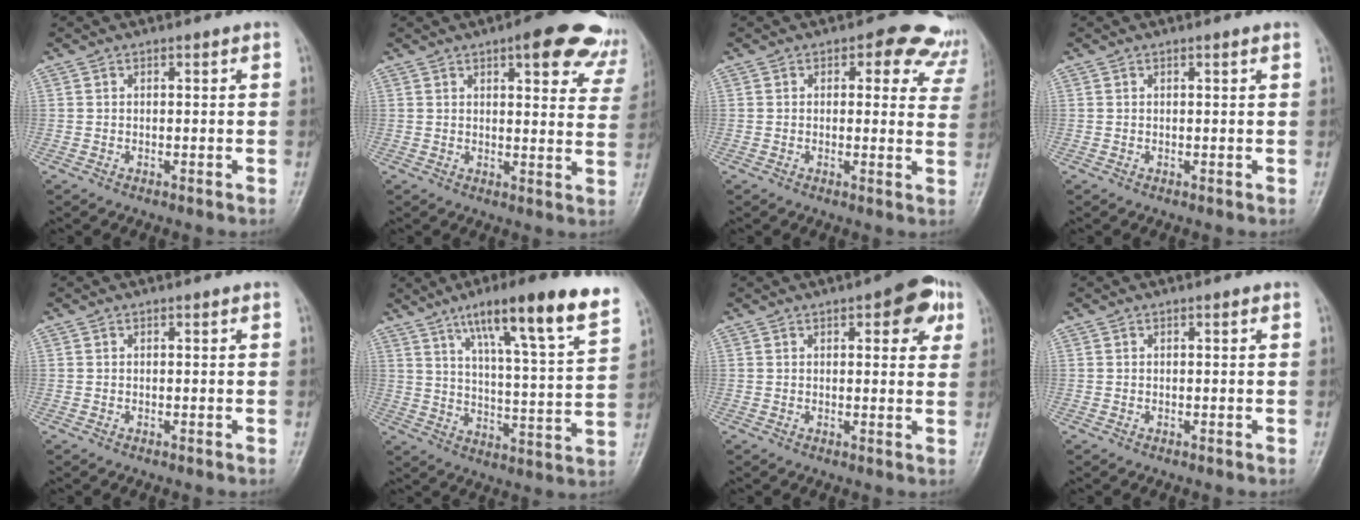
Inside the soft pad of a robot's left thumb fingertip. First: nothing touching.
{"total": 15.2, "force": [9.9, 5.4, 10.1], "torque": [-0.078, -0.033, 0.101]}
{"total": 10.1, "force": [6.4, 5.8, 5.2], "torque": [-0.005, -0.021, 0.049]}
{"total": 0.6, "force": [0.4, -0.1, 0.5], "torque": [-0.011, 0.000, 0.007]}
{"total": 0.0}
{"total": 18.9, "force": [11.9, 2.1, 14.5], "torque": [-0.202, -0.047, 0.182]}
{"total": 7.8, "force": [3.5, 3.2, 6.1], "torque": [-0.047, -0.006, 0.034]}
{"total": 0.0}